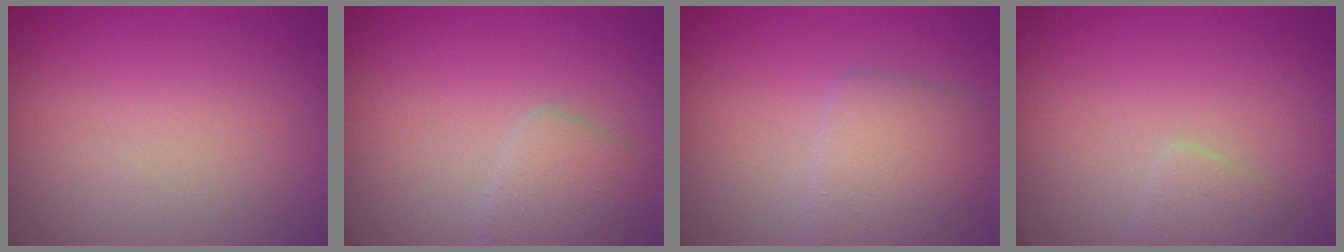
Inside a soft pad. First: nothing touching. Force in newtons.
{"total": 2.6, "press": 2.6, "slide": 0.1}
{"total": 3.8, "press": 3.7, "slide": 0.3}
{"total": 1.1, "press": 1.1, "slide": 0.0}